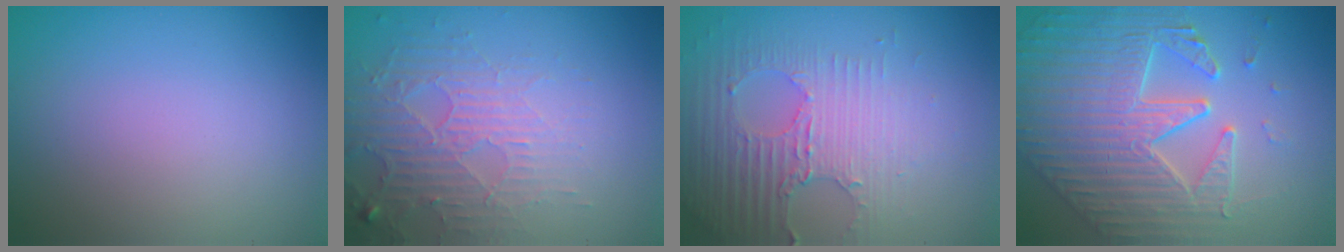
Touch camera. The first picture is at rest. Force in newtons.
{"total": 3.9, "press": 3.5, "slide": 1.6}
{"total": 3.5, "press": 3.4, "slide": 0.9}
{"total": 5.8, "press": 5.3, "slide": 2.5}